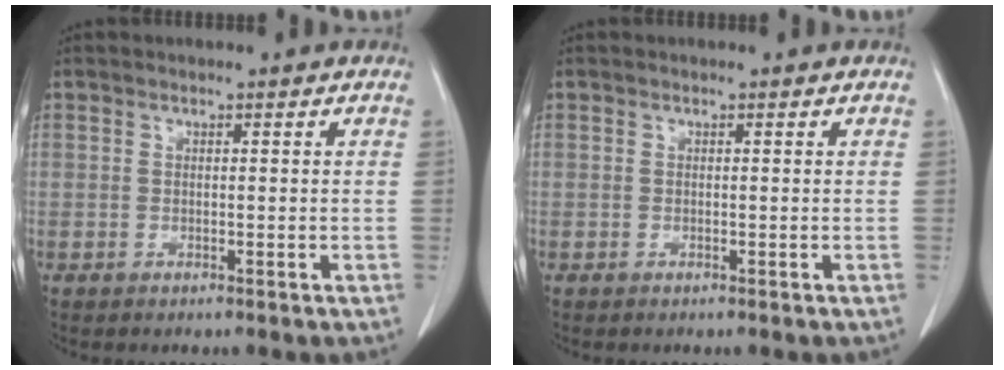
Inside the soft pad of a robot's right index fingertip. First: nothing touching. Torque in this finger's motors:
{"motor_torque": [0.07, 0.07, 0.00, 0.01]}